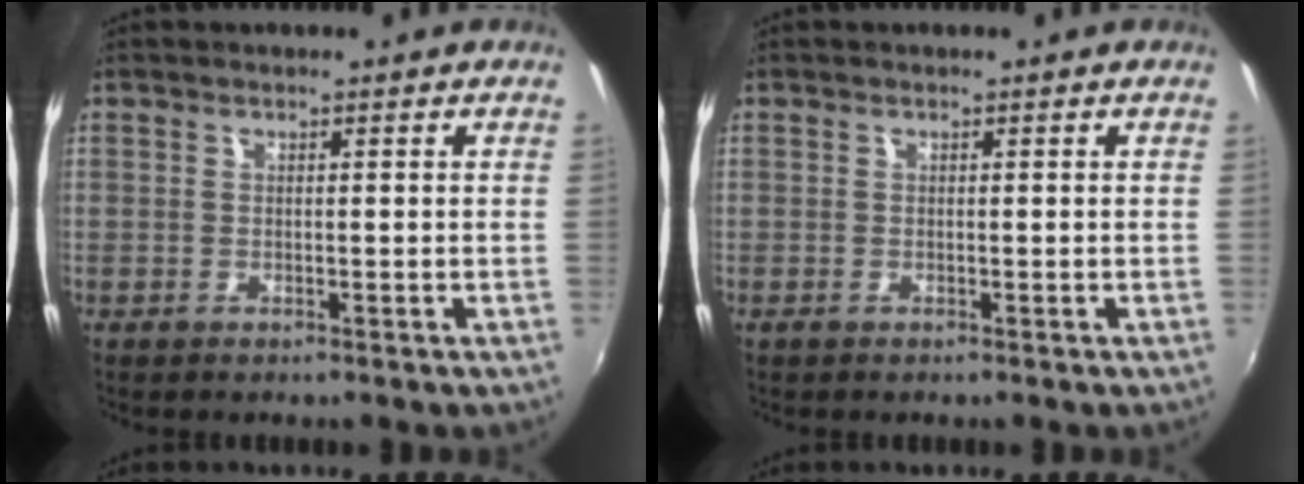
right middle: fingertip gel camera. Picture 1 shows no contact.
{"total": 0.0}